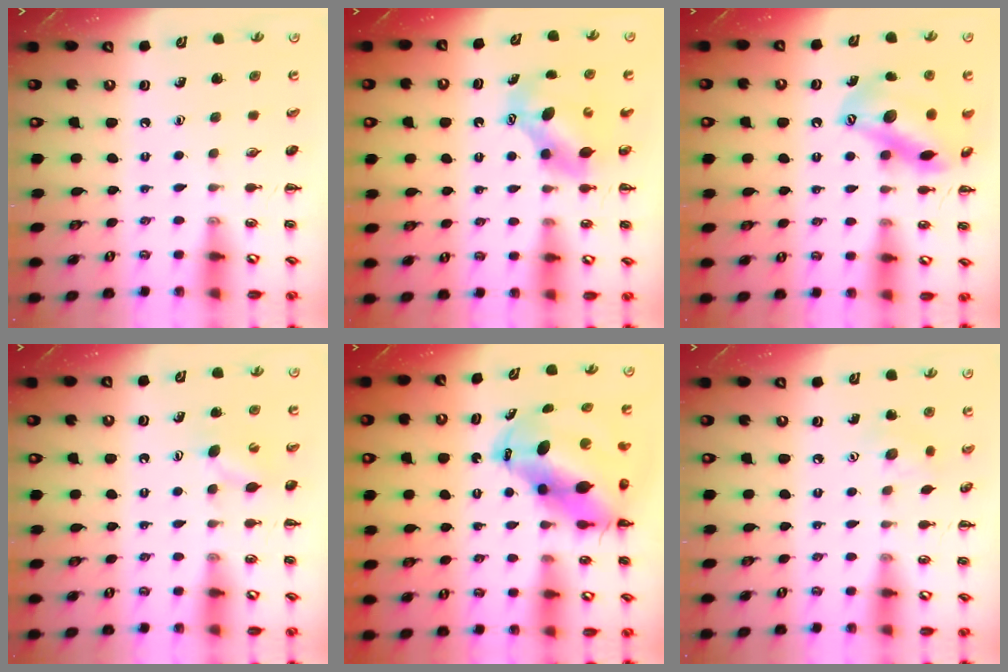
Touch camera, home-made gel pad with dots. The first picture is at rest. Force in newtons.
{"total": 6.6, "press": 6.5, "slide": 0.9}
{"total": 16.1, "press": 16.1, "slide": 1.3}
{"total": 5.5, "press": 5.4, "slide": 1.5}
{"total": 13.1, "press": 12.6, "slide": 3.6}
{"total": 6.1, "press": 6.0, "slide": 1.2}